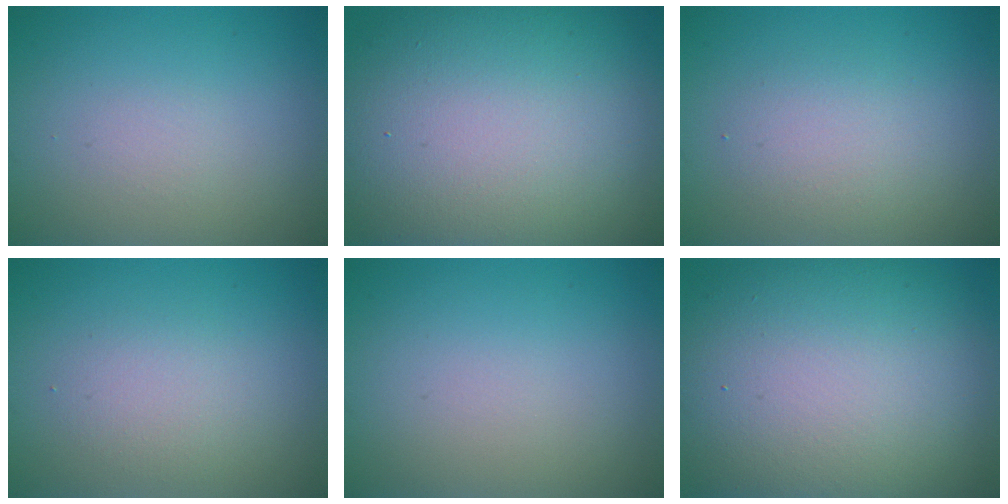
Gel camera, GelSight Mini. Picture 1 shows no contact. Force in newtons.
{"total": 17.8, "press": 17.7, "slide": 1.7}
{"total": 2.4, "press": 2.4, "slide": 0.1}
{"total": 2.0, "press": 2.0, "slide": 0.1}
{"total": 0.0}
{"total": 16.2, "press": 16.2, "slide": 1.0}